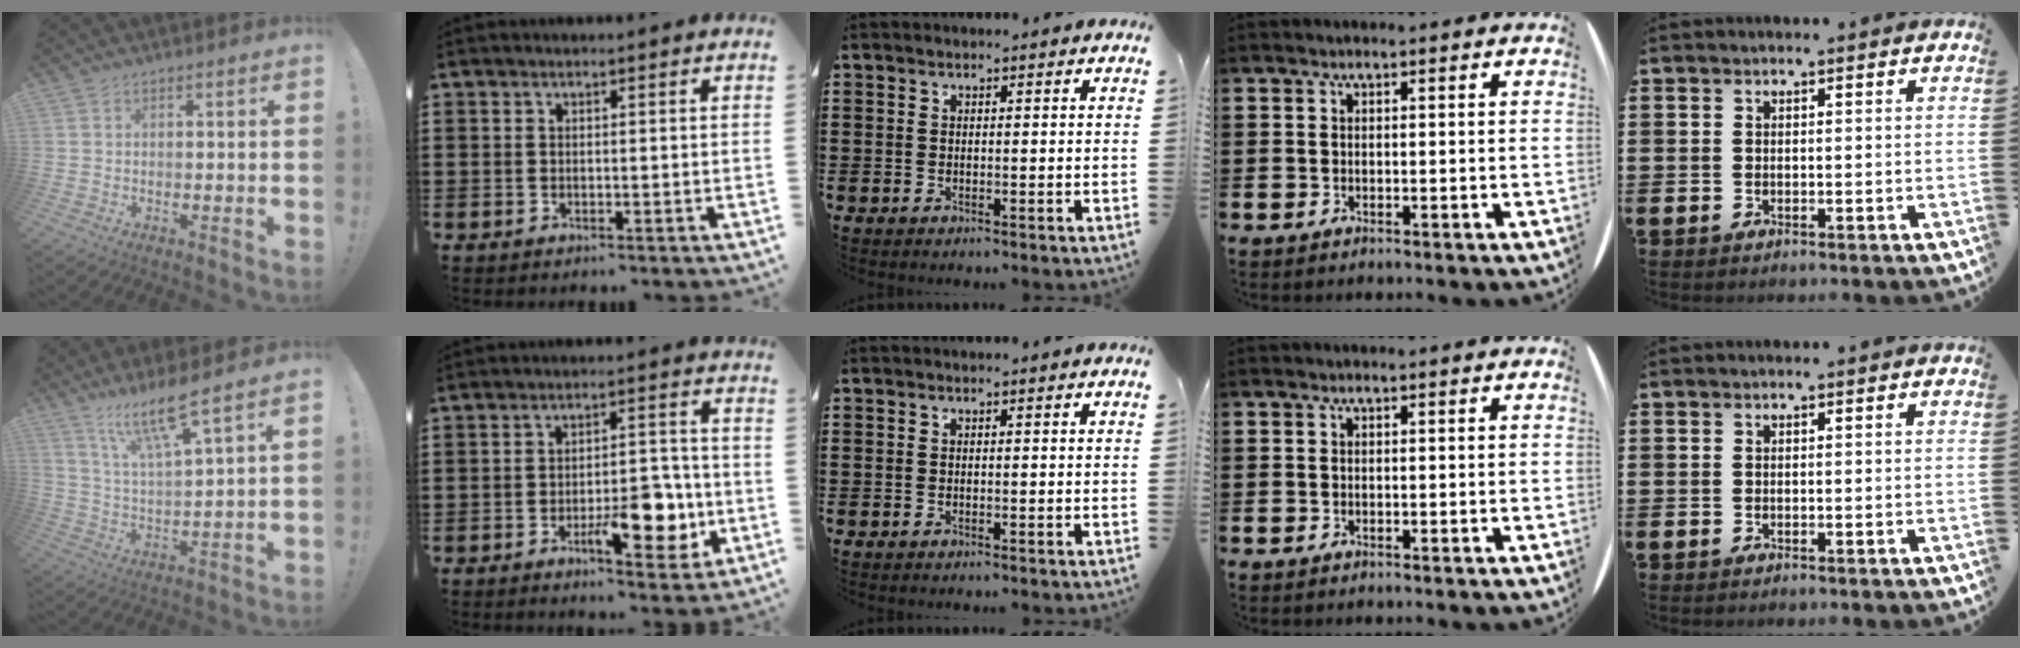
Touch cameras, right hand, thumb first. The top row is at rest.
{"thumb": {"total": 11.8, "force": [8.7, 1.0, 8.0], "torque": [-0.143, -0.045, 0.139]}, "index": {"total": 9.9, "force": [-3.2, 4.1, 8.4], "torque": [-0.110, -0.001, -0.048]}}